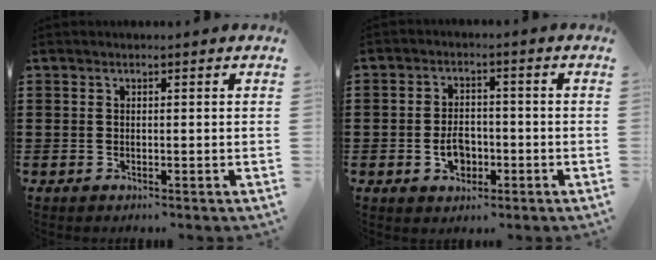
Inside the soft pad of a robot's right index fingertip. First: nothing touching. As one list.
[{"total": 4.0, "force": [-1.2, 2.8, 2.7], "torque": [-0.045, -0.002, -0.022]}]